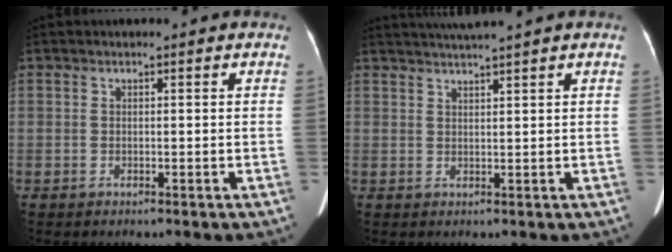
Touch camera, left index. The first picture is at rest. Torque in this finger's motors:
{"motor_torque": [0.84, -1.25, 0.01, 0.07]}